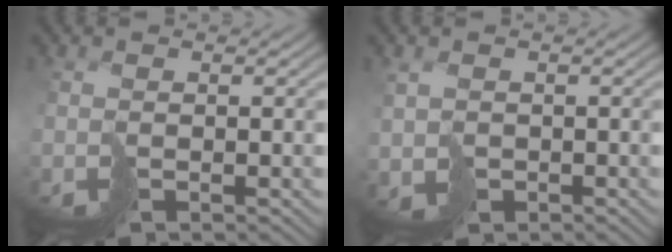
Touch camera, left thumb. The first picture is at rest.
{"total": 3.1, "force": [0.0, 2.6, 1.6], "torque": [-0.050, -0.012, 0.002]}